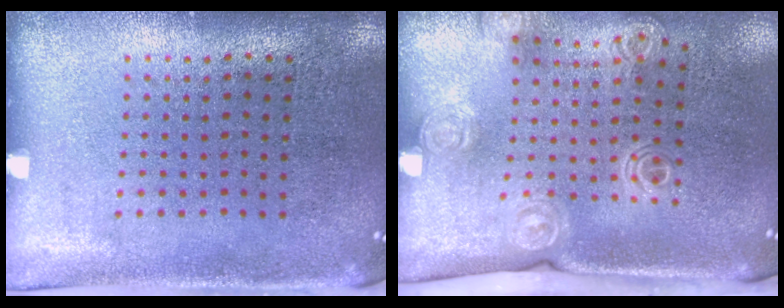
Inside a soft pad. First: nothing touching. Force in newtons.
{"total": 1.5, "press": 1.4, "slide": 0.6}